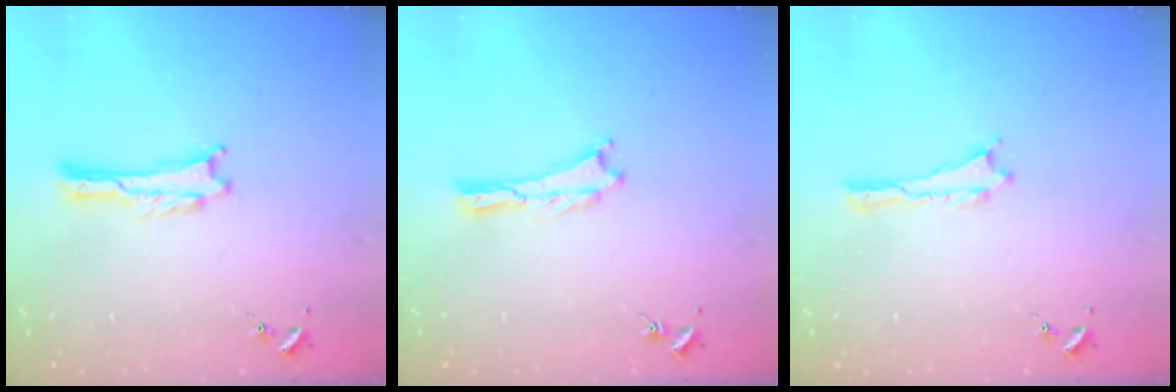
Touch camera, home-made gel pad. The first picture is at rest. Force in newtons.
{"total": 0.0}
{"total": 0.0}